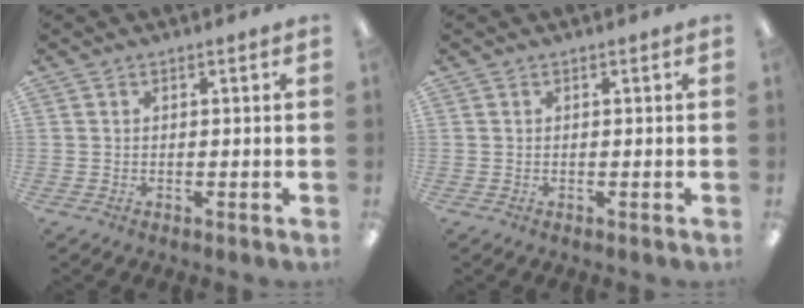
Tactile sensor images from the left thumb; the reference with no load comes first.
{"total": 0.0}